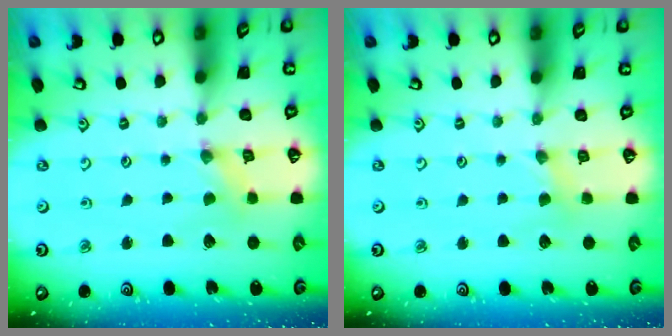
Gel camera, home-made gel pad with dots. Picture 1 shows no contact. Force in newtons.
{"total": 1.9, "press": 1.8, "slide": 0.4}